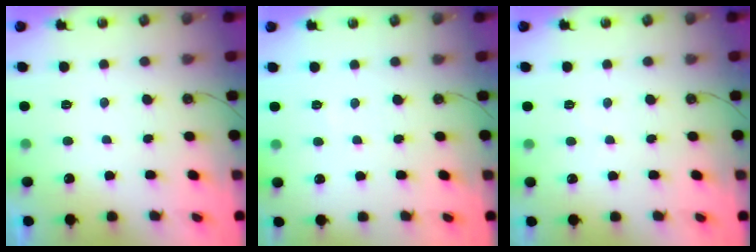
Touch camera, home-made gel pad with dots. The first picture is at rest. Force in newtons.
{"total": 2.8, "press": 2.8, "slide": 0.4}
{"total": 2.1, "press": 2.0, "slide": 0.4}